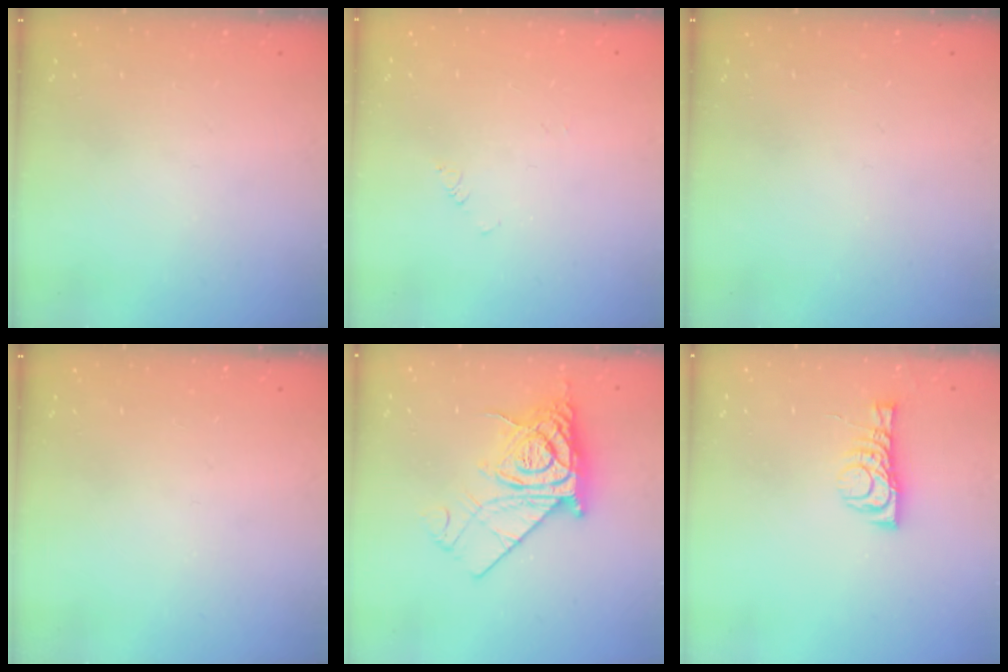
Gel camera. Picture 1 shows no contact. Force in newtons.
{"total": 1.4, "press": 1.3, "slide": 0.3}
{"total": 0.0}
{"total": 0.0}
{"total": 12.9, "press": 12.8, "slide": 1.5}
{"total": 7.0, "press": 6.9, "slide": 0.5}